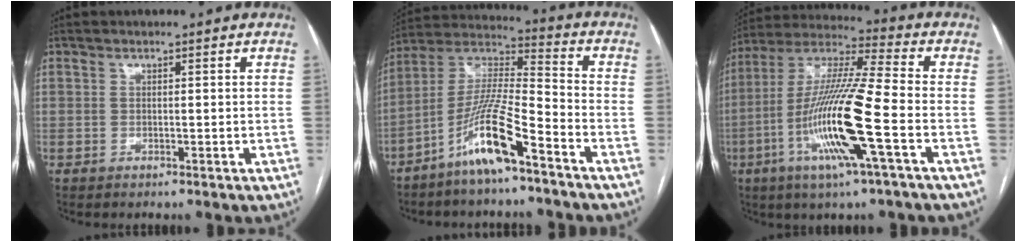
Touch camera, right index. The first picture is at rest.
{"total": 12.3, "force": [-7.3, 0.9, 9.9], "torque": [-0.201, -0.005, -0.146]}
{"total": 17.3, "force": [-5.4, 0.2, 16.4], "torque": [-0.330, -0.011, -0.107]}